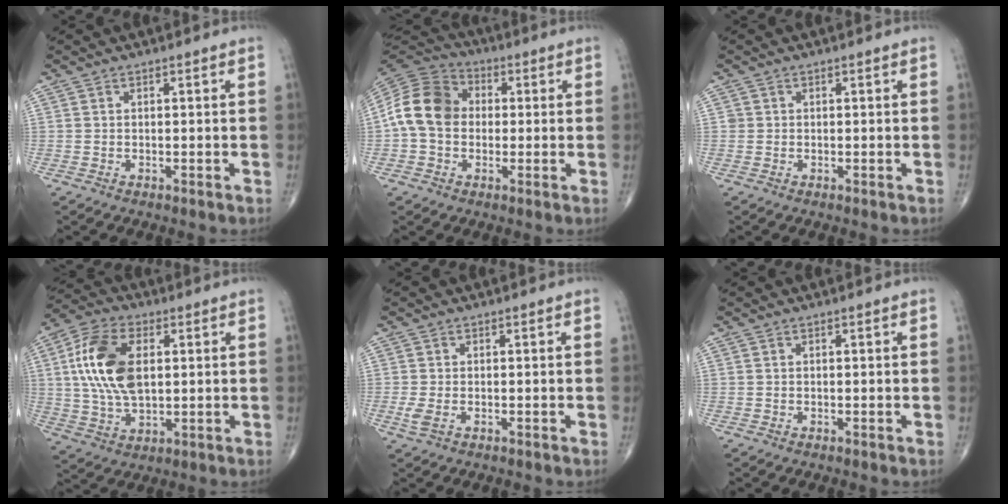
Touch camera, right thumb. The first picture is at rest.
{"total": 12.2, "force": [0.2, 9.7, 7.4], "torque": [-0.131, 0.033, -0.009]}
{"total": 0.6, "force": [0.1, 0.6, 0.0], "torque": [0.005, 0.003, 0.000]}
{"total": 14.8, "force": [2.5, 8.3, 11.9], "torque": [-0.232, 0.004, 0.046]}
{"total": 2.0, "force": [-0.6, 0.9, 1.7], "torque": [-0.048, -0.005, -0.014]}
{"total": 0.0}